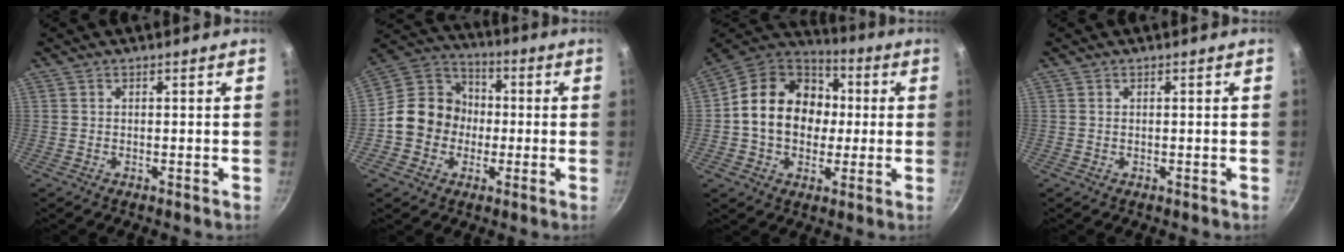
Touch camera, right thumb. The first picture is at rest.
{"total": 12.6, "force": [-1.8, 11.2, 5.4], "torque": [-0.053, 0.035, -0.051]}
{"total": 19.0, "force": [0.9, 15.2, 11.4], "torque": [-0.166, 0.030, 0.003]}
{"total": 0.0}